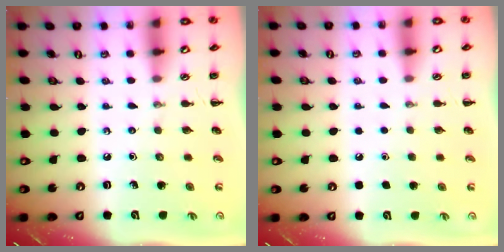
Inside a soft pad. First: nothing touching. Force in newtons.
{"total": 1.7, "press": 1.7, "slide": 0.1}